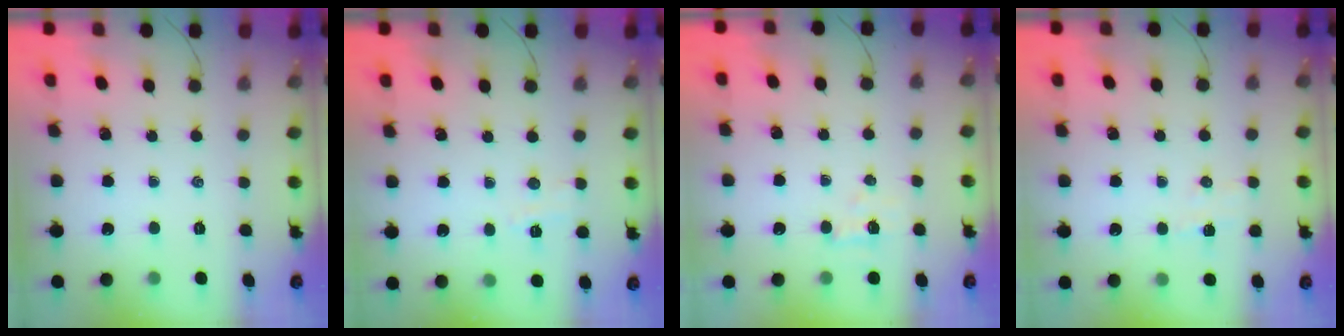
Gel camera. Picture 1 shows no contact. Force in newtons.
{"total": 3.5, "press": 3.4, "slide": 0.9}
{"total": 2.1, "press": 2.0, "slide": 0.7}
{"total": 4.5, "press": 4.4, "slide": 1.1}